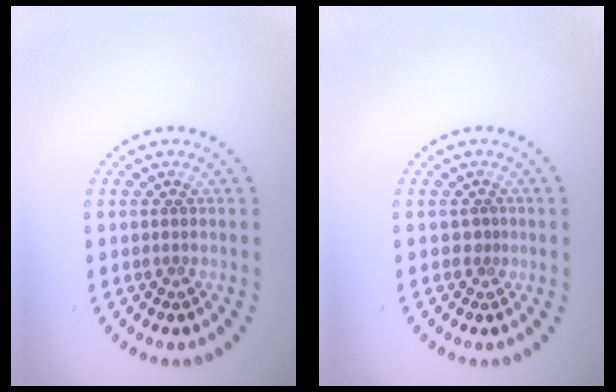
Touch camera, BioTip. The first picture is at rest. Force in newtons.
{"total": 0.6, "press": 0.4, "slide": 0.5}